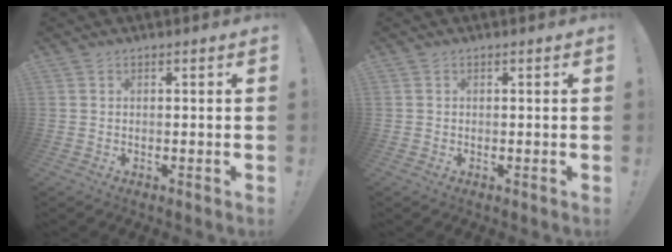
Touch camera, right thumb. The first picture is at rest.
{"total": 0.6, "force": [0.0, 0.6, -0.1], "torque": [-0.002, 0.004, 0.000]}